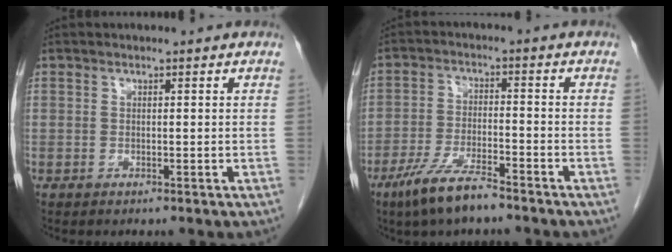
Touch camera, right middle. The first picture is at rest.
{"total": 7.9, "force": [-5.9, 1.3, 5.2], "torque": [-0.104, -0.014, -0.108]}